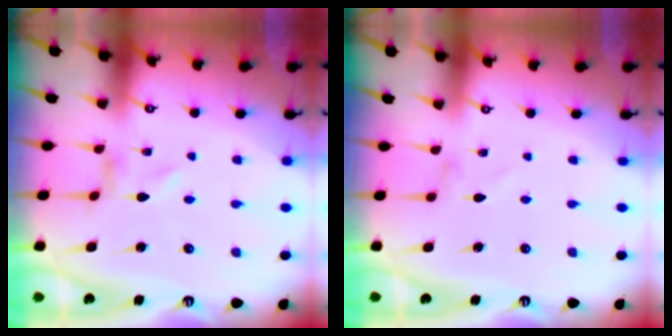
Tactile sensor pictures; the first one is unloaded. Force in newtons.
{"total": 1.2, "press": 1.2, "slide": 0.1}